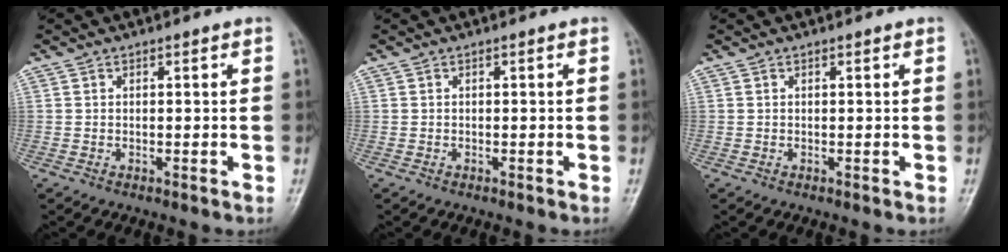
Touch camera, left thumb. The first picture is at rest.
{"total": 0.0}
{"total": 0.0}